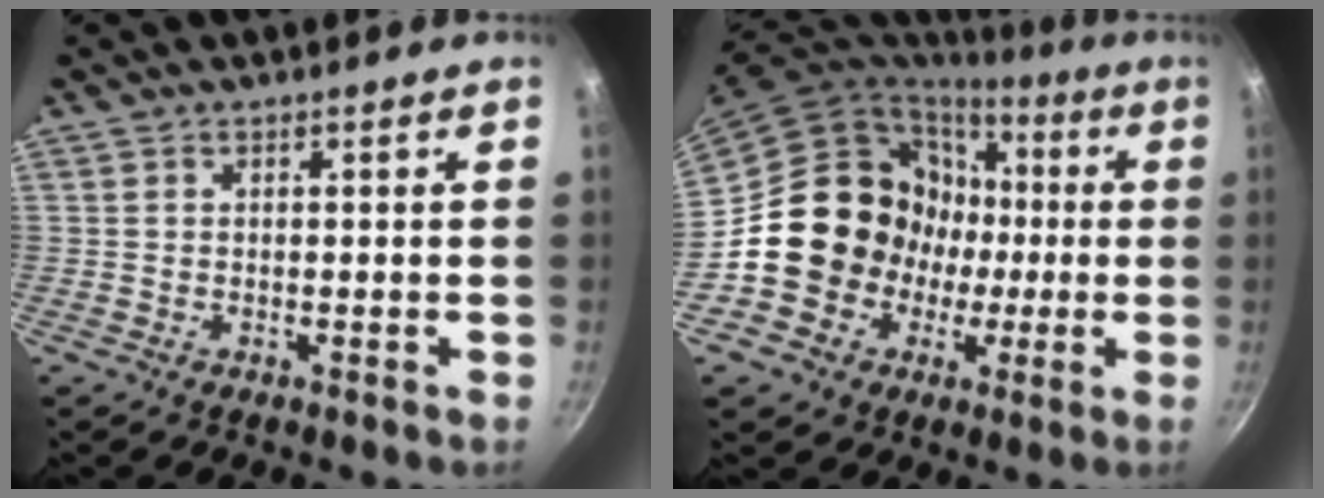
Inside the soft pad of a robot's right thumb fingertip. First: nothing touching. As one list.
[{"total": 19.1, "force": [-1.5, 17.5, 7.6], "torque": [-0.101, 0.043, -0.010]}]